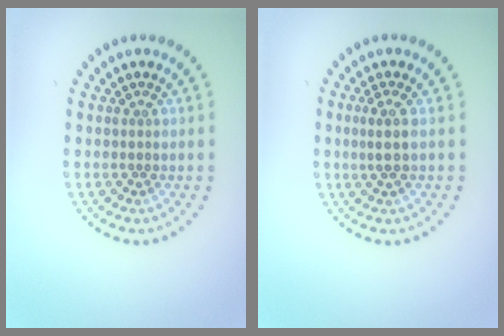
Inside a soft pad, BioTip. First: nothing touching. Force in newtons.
{"total": 1.8, "press": 1.4, "slide": 1.2}